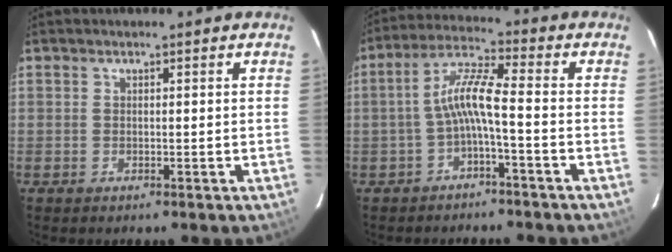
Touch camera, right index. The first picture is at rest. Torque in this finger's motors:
{"motor_torque": [0.82, -0.34, 0.51, 0.15]}